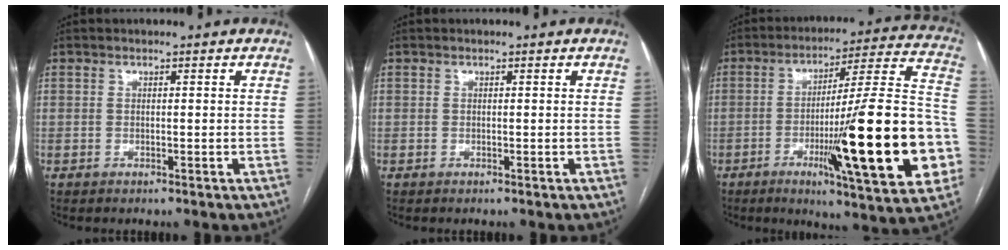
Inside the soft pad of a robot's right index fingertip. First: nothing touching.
{"total": 0.0}
{"total": 26.5, "force": [-6.8, 1.7, 25.5], "torque": [-0.324, -0.006, -0.104]}